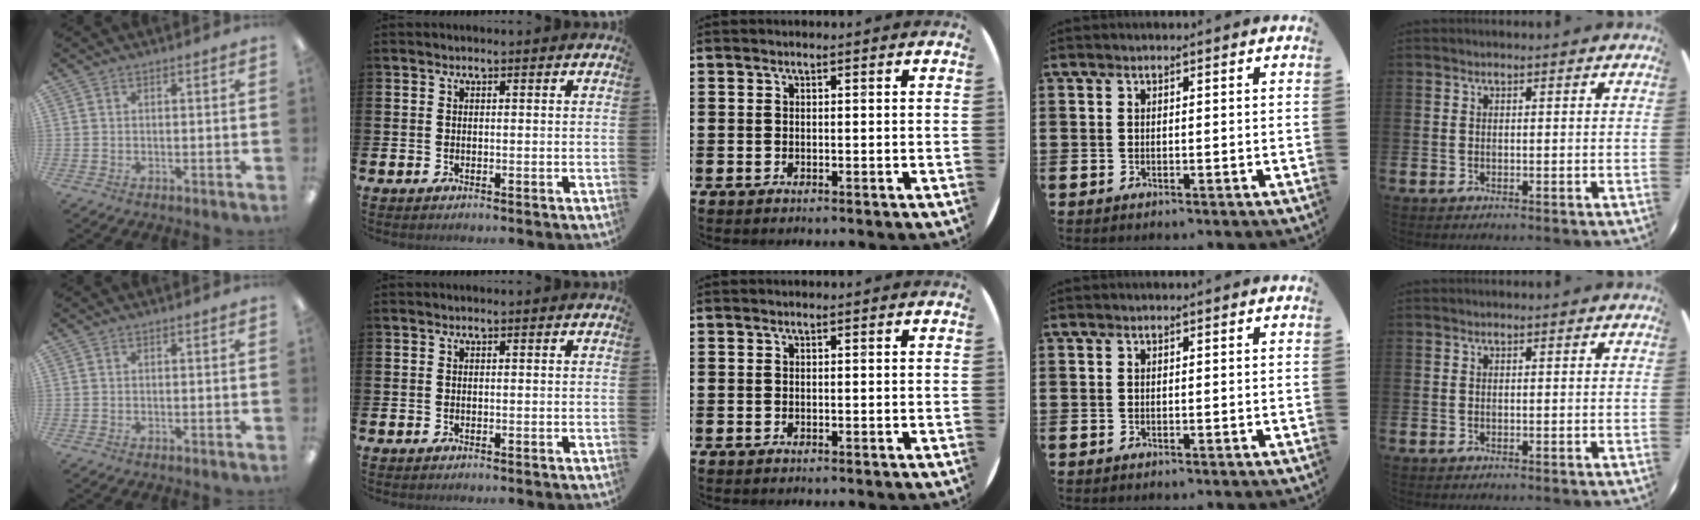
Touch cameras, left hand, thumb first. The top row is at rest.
{}